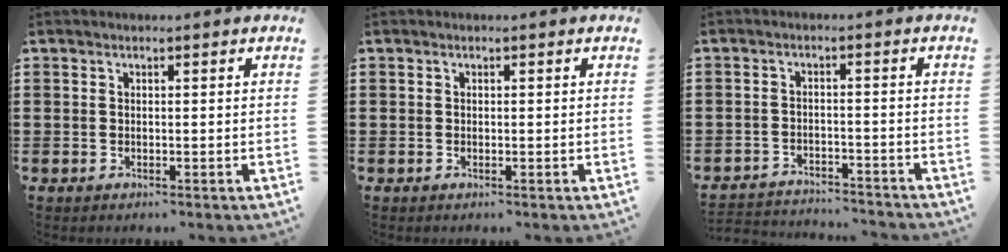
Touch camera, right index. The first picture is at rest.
{"total": 0.0}
{"total": 3.0, "force": [-3.0, 0.2, 0.1], "torque": [-0.008, 0.000, -0.064]}